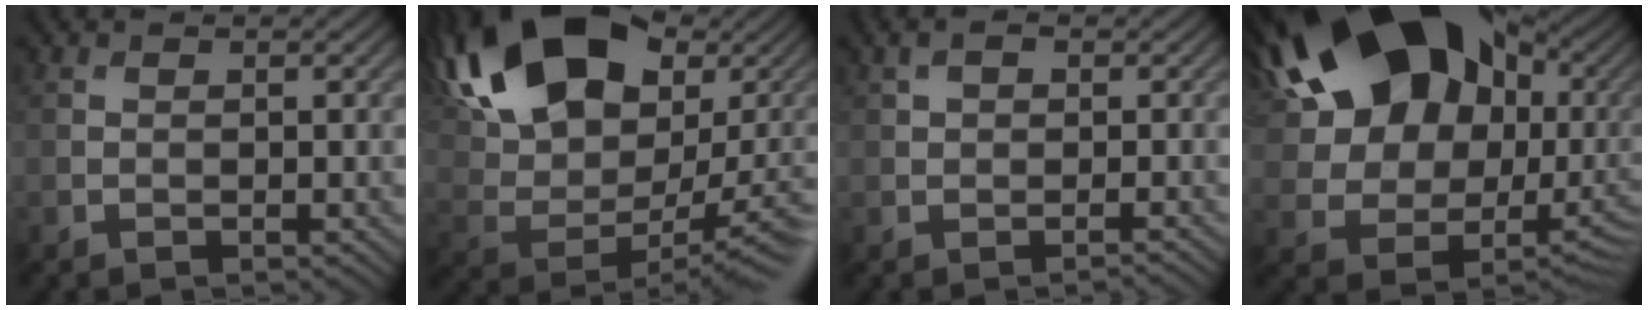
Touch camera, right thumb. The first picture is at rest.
{"total": 20.3, "force": [8.0, 11.4, 14.8], "torque": [-0.278, 0.045, 0.143]}
{"total": 2.0, "force": [0.1, 0.8, 1.8], "torque": [-0.026, 0.004, -0.002]}
{"total": 20.9, "force": [6.7, 15.3, 12.6], "torque": [-0.222, 0.034, 0.127]}